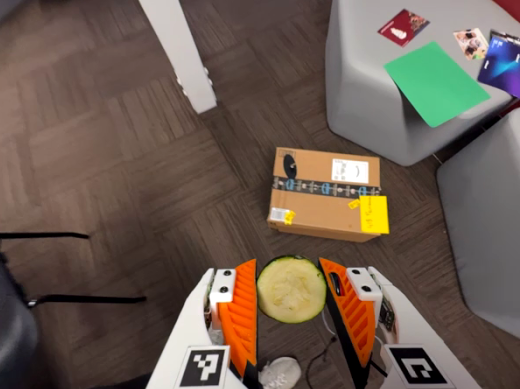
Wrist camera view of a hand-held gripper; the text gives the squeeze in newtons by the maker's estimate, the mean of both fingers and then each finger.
{"total": 7.4, "left": 7.7, "right": 7.0}